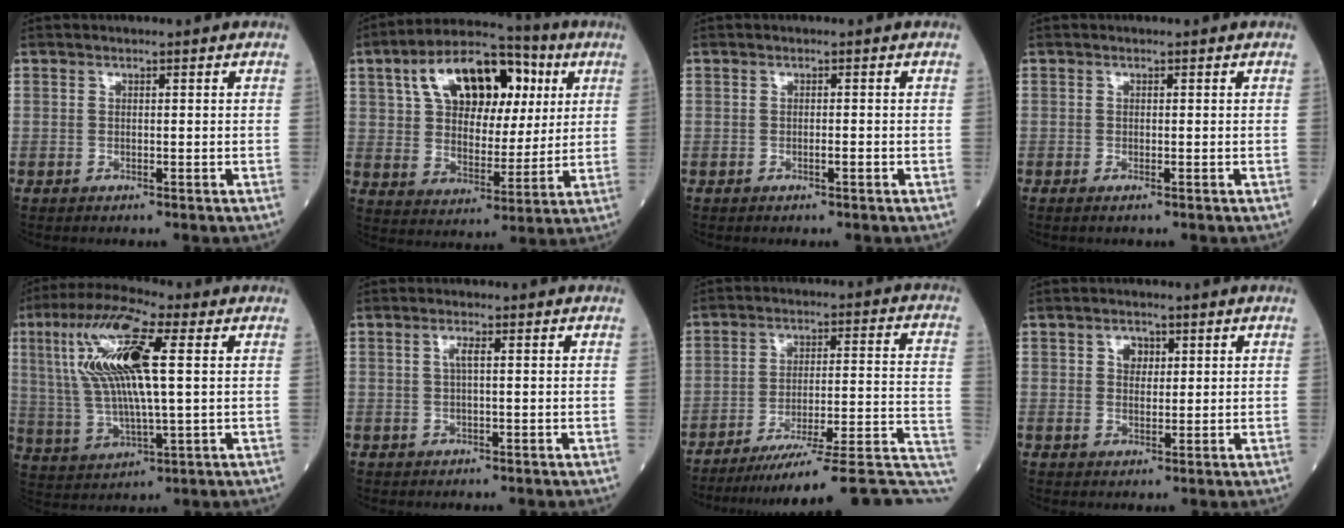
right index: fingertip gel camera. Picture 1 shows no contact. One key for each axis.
{"total": 16.9, "fx": 6.5, "fy": 9.3, "fz": 12.5, "tx": -0.209, "ty": 0.037, "tz": 0.106}
{"total": 1.1, "fx": -0.4, "fy": 0.1, "fz": 1.0, "tx": -0.019, "ty": -0.001, "tz": -0.007}
{"total": 1.0, "fx": -0.2, "fy": 0.2, "fz": 0.9, "tx": -0.017, "ty": -0.003, "tz": -0.003}
{"total": 16.2, "fx": 4.3, "fy": 2.8, "fz": 15.4, "tx": -0.320, "ty": 0.020, "tz": 0.076}
{"total": 1.5, "fx": 0.3, "fy": 0.1, "fz": 1.4, "tx": -0.030, "ty": 0.004, "tz": 0.005}
{"total": 22.3, "fx": -19.3, "fy": -0.1, "fz": 11.2, "tx": -0.079, "ty": 0.011, "tz": -0.268}
{"total": 2.6, "fx": 1.0, "fy": 1.9, "fz": 1.4, "tx": -0.021, "ty": 0.004, "tz": 0.017}